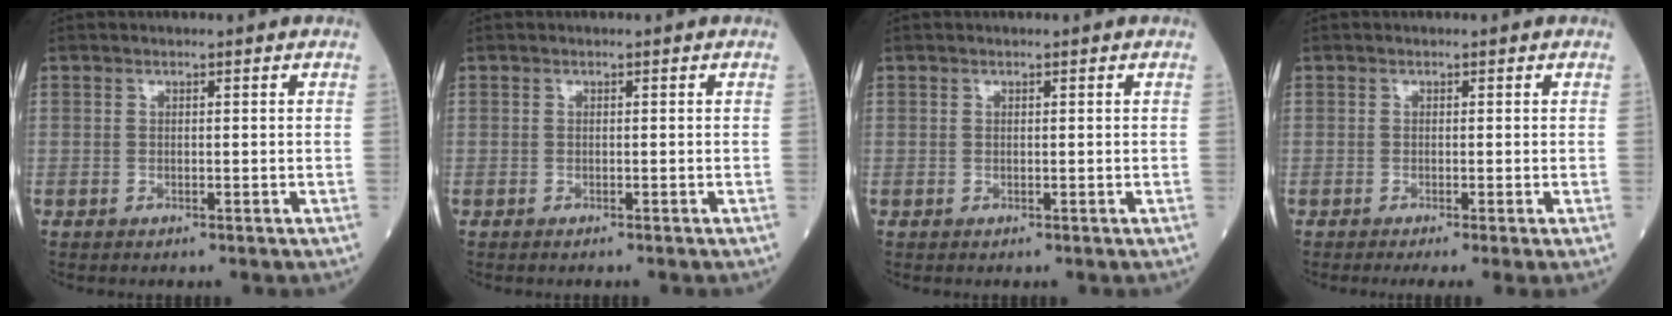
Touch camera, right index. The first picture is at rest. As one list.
[{"total": 0.5, "force": [-0.5, 0.0, 0.2], "torque": [-0.001, 0.001, -0.010]}, {"total": 0.0}, {"total": 1.7, "force": [-1.1, -0.1, 1.3], "torque": [-0.022, -0.005, -0.018]}]